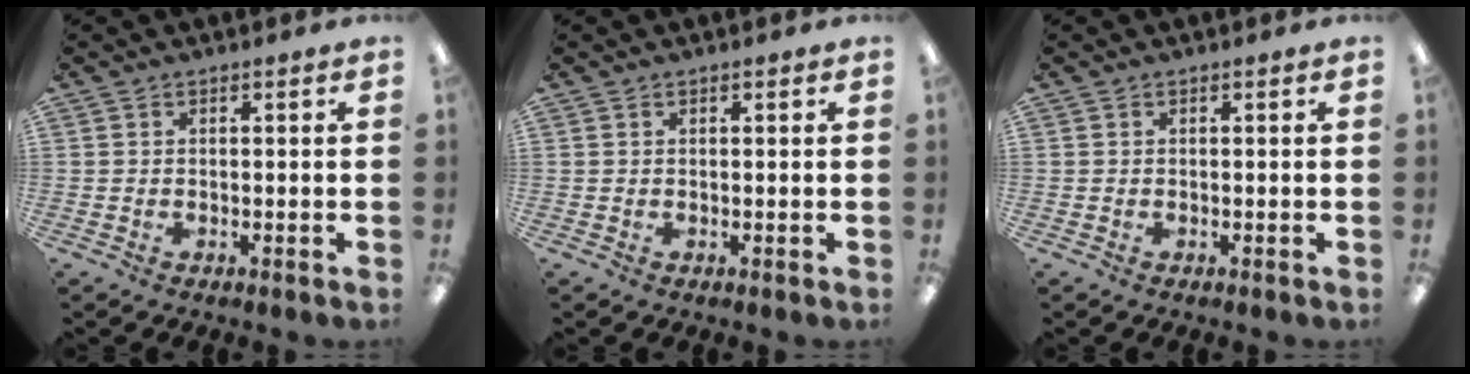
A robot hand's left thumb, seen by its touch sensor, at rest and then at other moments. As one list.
[{"total": 0.0}, {"total": 0.0}]